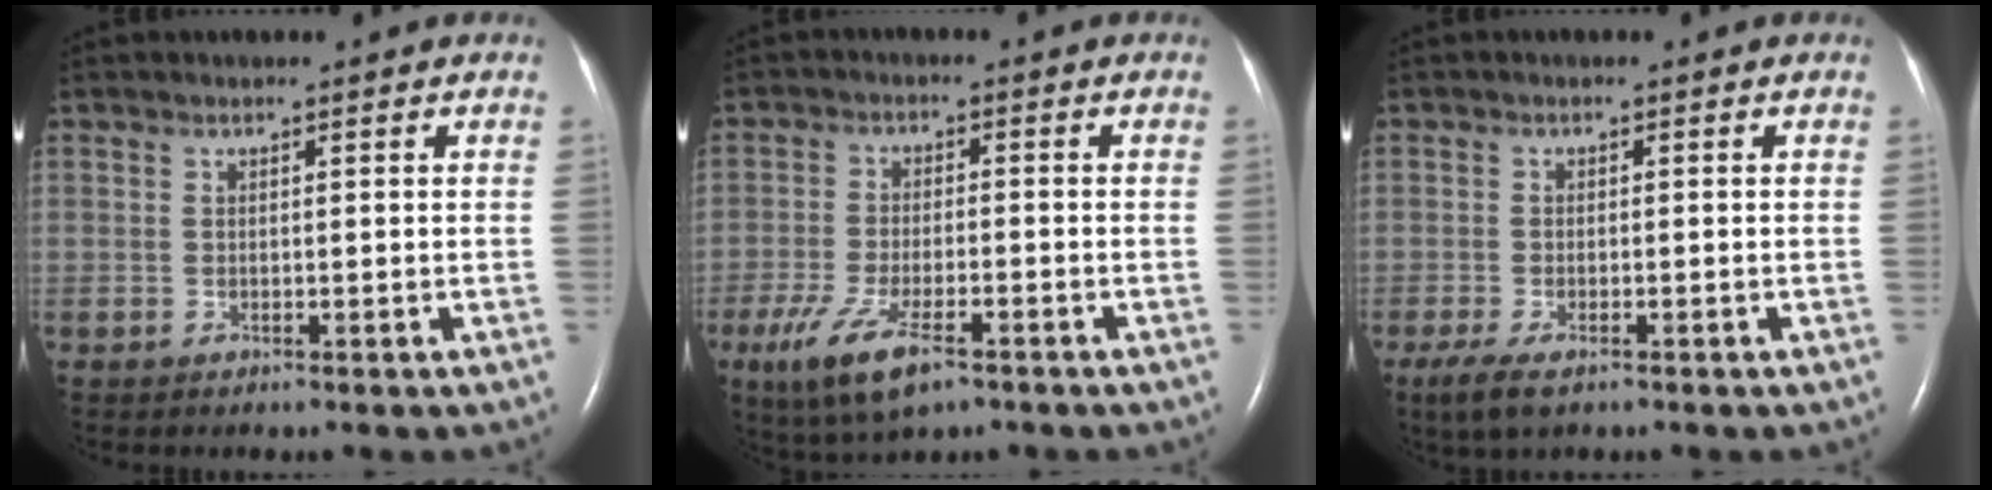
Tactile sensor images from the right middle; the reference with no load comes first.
{"total": 9.2, "force": [-5.2, 2.7, 7.1], "torque": [-0.141, -0.019, -0.087]}
{"total": 4.3, "force": [-2.7, 1.3, 3.0], "torque": [-0.068, -0.011, -0.045]}